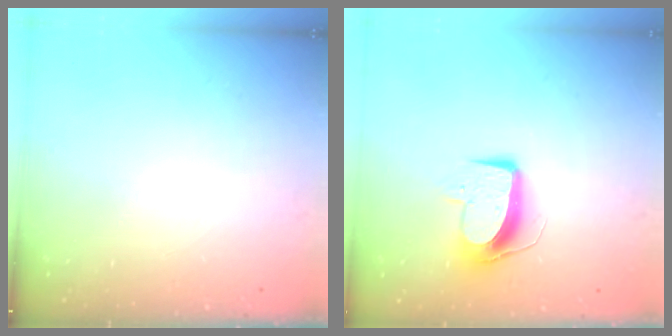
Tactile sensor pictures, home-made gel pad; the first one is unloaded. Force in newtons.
{"total": 10.0, "press": 10.0, "slide": 0.5}